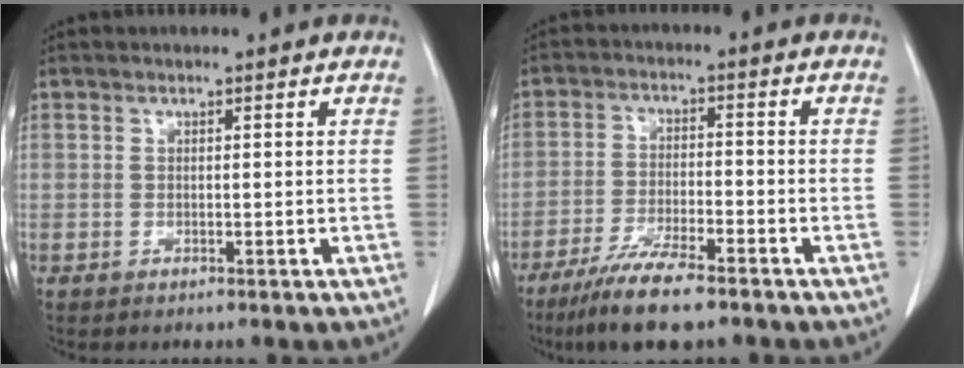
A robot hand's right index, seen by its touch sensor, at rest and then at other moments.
{"total": 9.2, "force": [-6.9, 1.1, 6.0], "torque": [-0.109, -0.023, -0.121]}